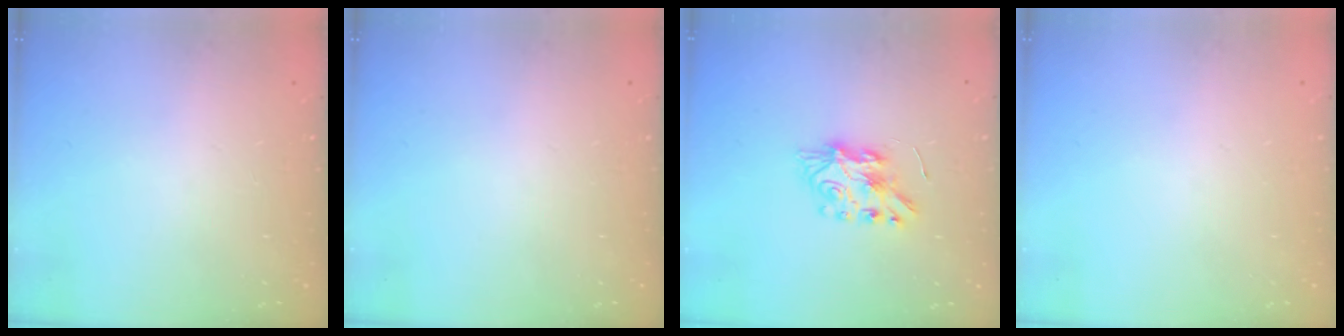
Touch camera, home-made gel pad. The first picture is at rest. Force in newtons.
{"total": 0.0}
{"total": 7.7, "press": 7.7, "slide": 0.6}
{"total": 0.0}